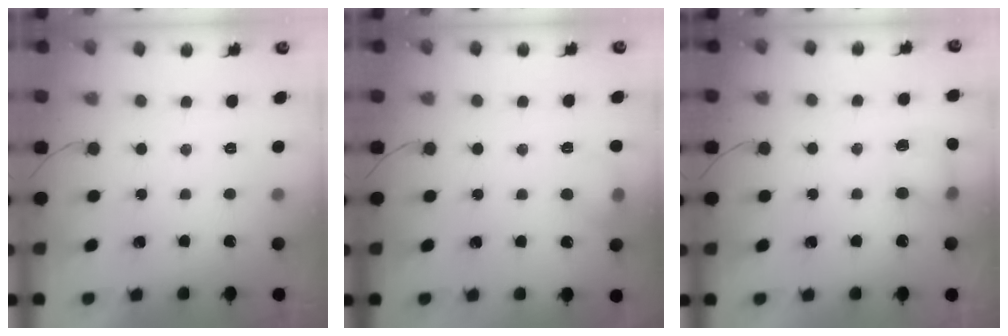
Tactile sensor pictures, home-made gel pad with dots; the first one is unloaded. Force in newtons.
{"total": 8.2, "press": 8.0, "slide": 1.4}
{"total": 5.4, "press": 5.3, "slide": 0.6}